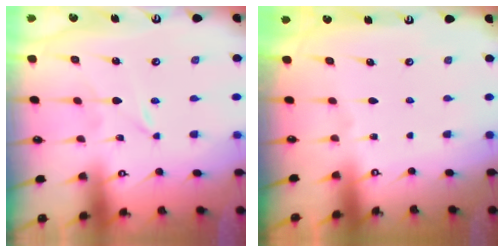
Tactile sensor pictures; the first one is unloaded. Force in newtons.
{"total": 0.0}